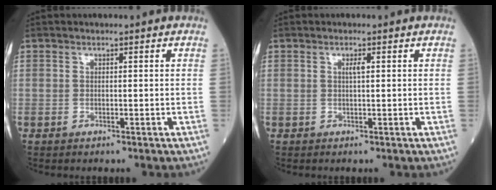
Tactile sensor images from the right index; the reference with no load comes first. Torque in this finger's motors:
{"motor_torque": [-0.02, 0.02, -0.01, 0.03]}